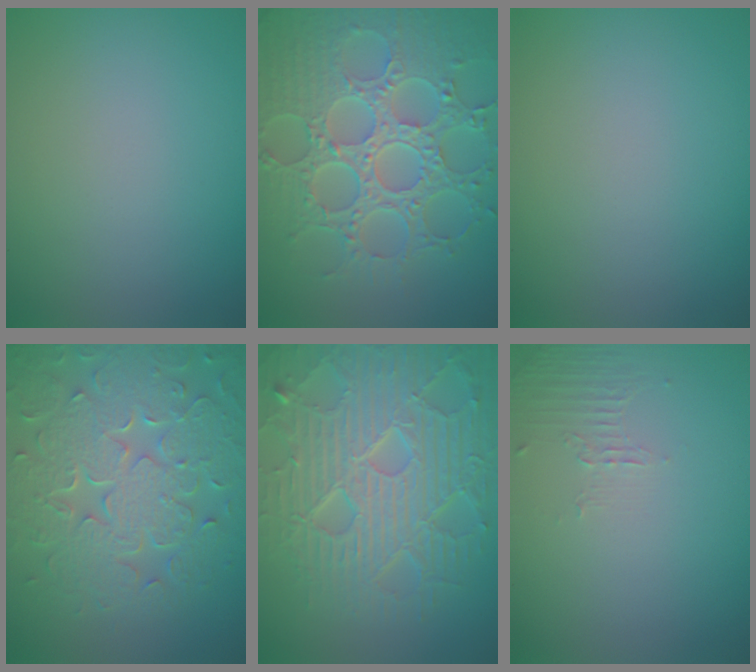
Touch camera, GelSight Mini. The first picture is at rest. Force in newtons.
{"total": 8.8, "press": 6.6, "slide": 5.9}
{"total": 0.0}
{"total": 8.7, "press": 6.3, "slide": 6.0}
{"total": 10.1, "press": 6.6, "slide": 7.7}
{"total": 1.1, "press": 0.2, "slide": 1.0}